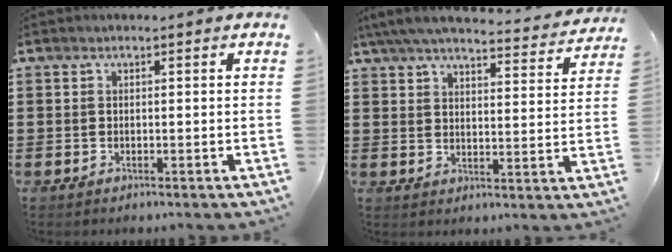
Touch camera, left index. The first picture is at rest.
{"total": 5.9, "force": [5.4, 0.2, 2.4], "torque": [-0.068, -0.034, 0.091]}